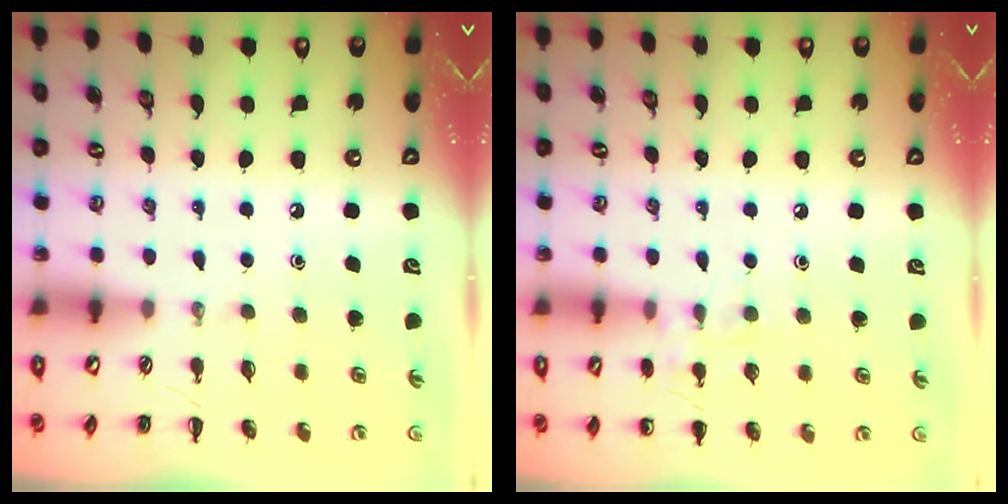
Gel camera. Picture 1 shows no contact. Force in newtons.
{"total": 6.9, "press": 6.5, "slide": 2.1}